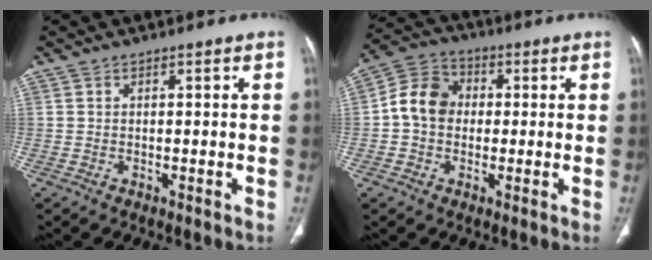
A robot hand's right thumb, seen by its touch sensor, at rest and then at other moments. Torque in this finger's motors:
{"motor_torque": [-0.01, 0.06, 0.22, 0.04, 0.07]}